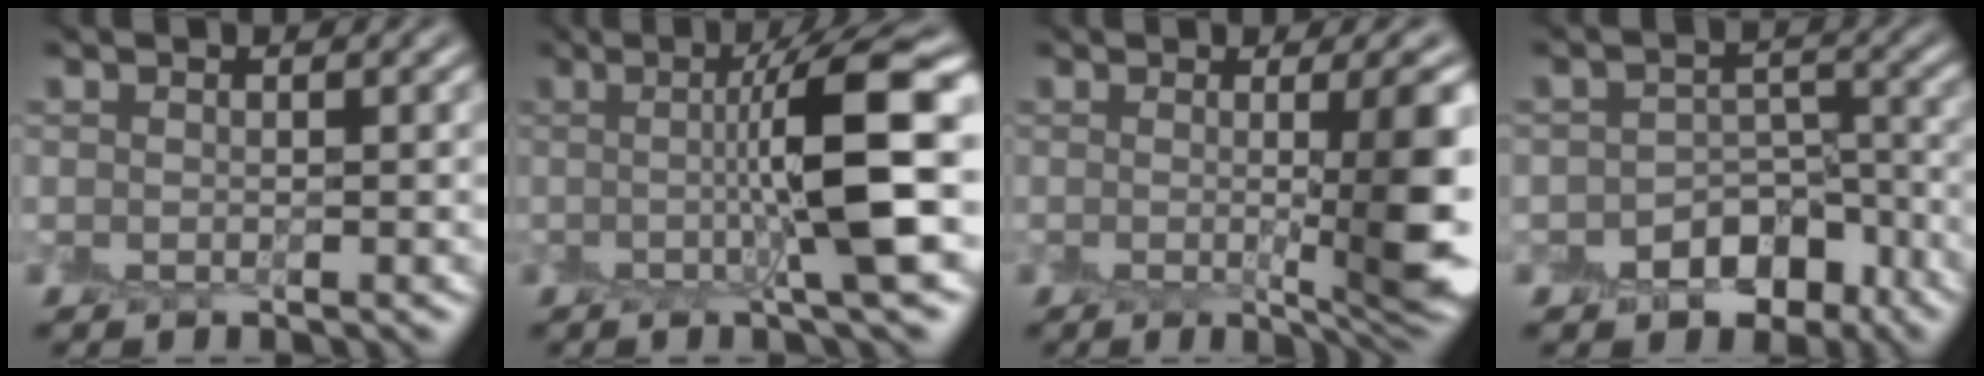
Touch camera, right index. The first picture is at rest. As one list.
[{"total": 8.4, "force": [0.3, 1.3, 8.3], "torque": [-0.110, 0.004, 0.004]}, {"total": 7.7, "force": [-0.3, 1.9, 7.5], "torque": [-0.080, -0.006, 0.000]}, {"total": 5.0, "force": [-3.3, 3.4, 1.6], "torque": [0.001, 0.012, -0.051]}]